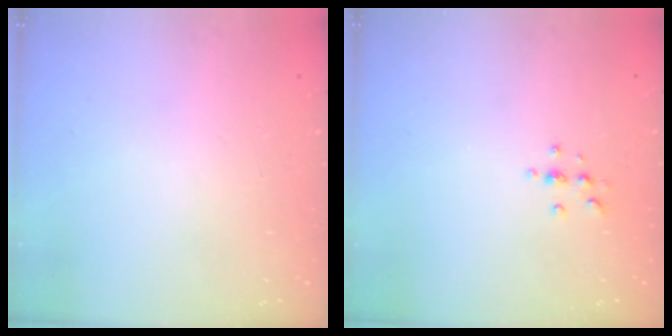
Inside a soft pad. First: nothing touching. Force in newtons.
{"total": 2.7, "press": 2.7, "slide": 0.3}